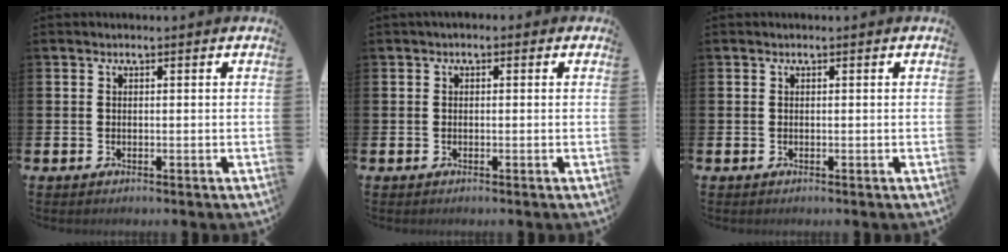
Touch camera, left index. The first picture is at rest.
{"total": 0.8, "force": [-0.3, 0.6, 0.4], "torque": [-0.006, 0.007, -0.008]}
{"total": 0.0}